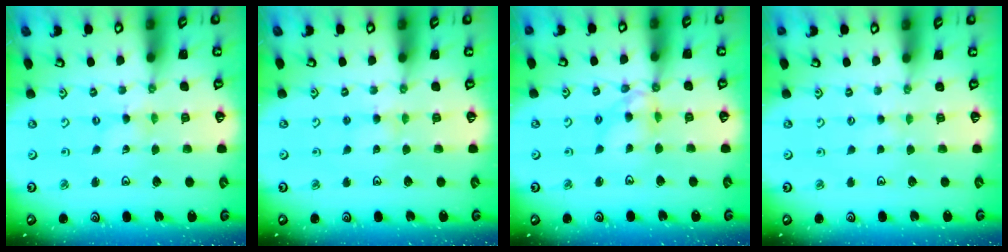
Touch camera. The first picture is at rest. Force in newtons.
{"total": 2.9, "press": 2.9, "slide": 0.3}
{"total": 9.5, "press": 9.5, "slide": 0.7}
{"total": 2.1, "press": 2.1, "slide": 0.3}